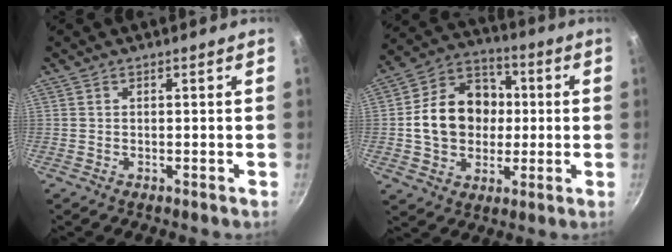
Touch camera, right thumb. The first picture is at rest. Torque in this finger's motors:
{"motor_torque": [0.81, 2.89, 1.40, -0.33, 0.34]}